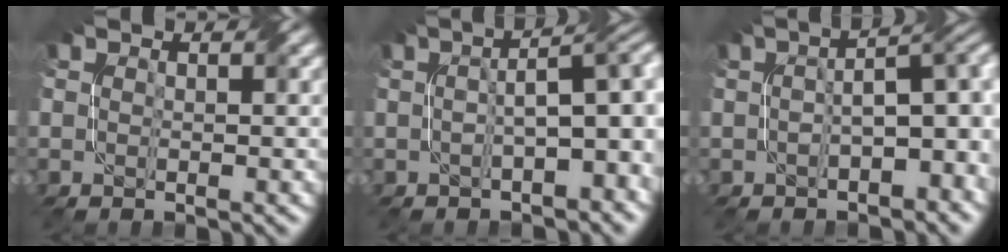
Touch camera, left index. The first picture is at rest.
{"total": 6.4, "force": [0.0, 2.1, 6.0], "torque": [-0.079, 0.016, 0.005]}
{"total": 6.0, "force": [-0.5, 2.5, 5.5], "torque": [-0.071, 0.012, -0.002]}